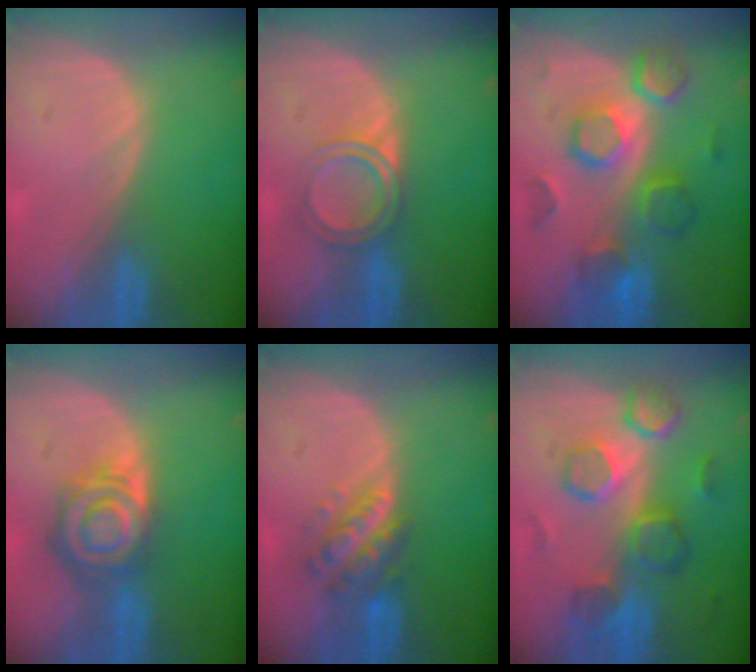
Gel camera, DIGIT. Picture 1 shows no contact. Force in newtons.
{"total": 4.1, "press": 4.1, "slide": 0.3}
{"total": 9.1, "press": 9.1, "slide": 0.3}
{"total": 8.0, "press": 7.1, "slide": 3.6}
{"total": 5.7, "press": 5.3, "slide": 2.3}
{"total": 9.6, "press": 8.8, "slide": 3.7}